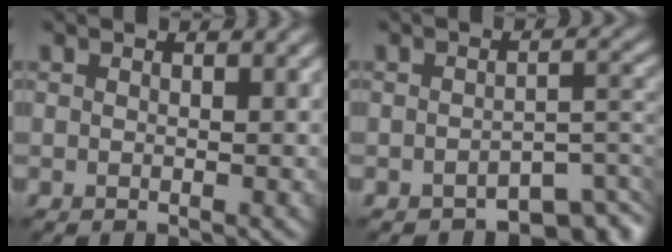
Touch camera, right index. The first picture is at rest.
{"total": 5.1, "force": [-3.8, 2.0, 2.7], "torque": [-0.023, -0.002, -0.048]}